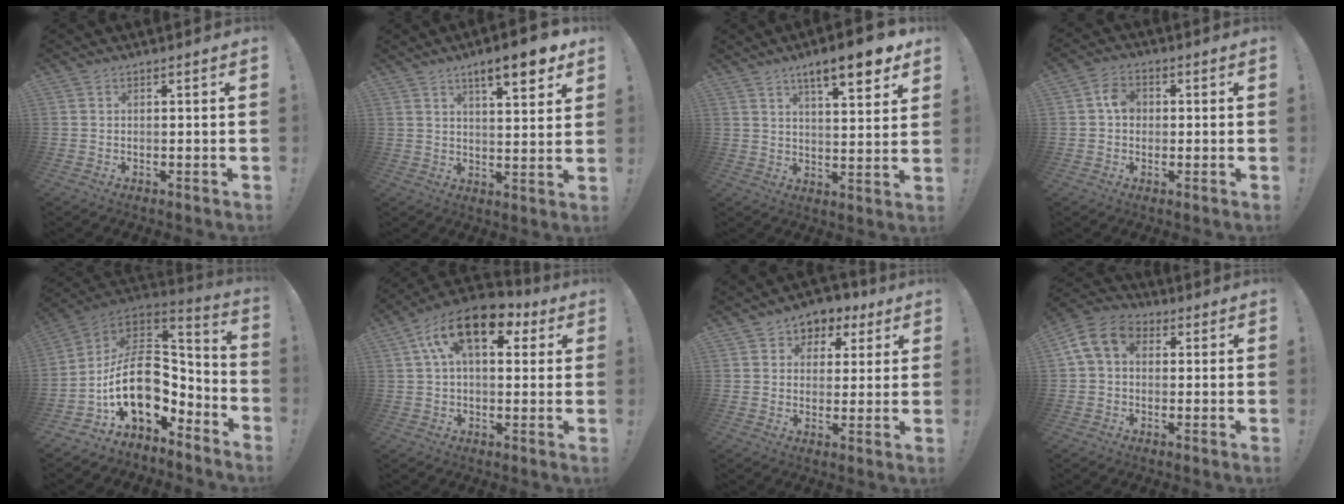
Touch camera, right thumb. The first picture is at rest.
{"total": 10.3, "force": [6.5, 2.4, 7.6], "torque": [-0.101, -0.036, 0.104]}
{"total": 11.6, "force": [7.7, 2.2, 8.5], "torque": [-0.113, -0.049, 0.119]}
{"total": 5.5, "force": [0.4, 4.5, 3.2], "torque": [-0.040, 0.007, 0.006]}
{"total": 23.0, "force": [-2.1, 15.5, 17.0], "torque": [-0.295, 0.006, -0.012]}
{"total": 16.1, "force": [6.5, 8.4, 12.2], "torque": [-0.211, -0.009, 0.114]}
{"total": 5.7, "force": [1.8, 5.3, 1.3], "torque": [-0.002, -0.016, 0.034]}
{"total": 10.7, "force": [2.7, 7.9, 6.7], "torque": [-0.121, 0.014, 0.060]}